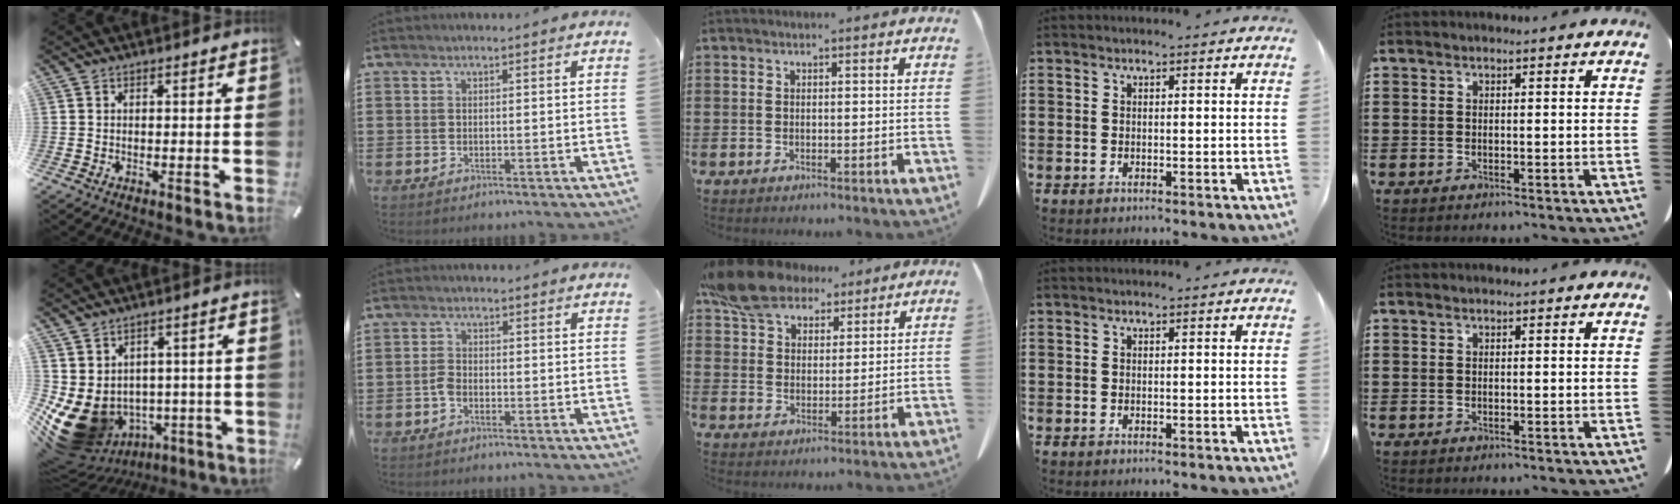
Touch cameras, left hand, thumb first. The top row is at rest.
{"thumb": {"total": 11.9, "force": [-1.6, 10.4, 5.5], "torque": [-0.118, -0.016, -0.015]}, "index": {"total": 2.0, "force": [-0.9, 1.0, 1.4], "torque": [-0.037, 0.002, -0.021]}, "middle": {"total": 10.4, "force": [8.5, 4.5, 3.9], "torque": [-0.105, -0.018, 0.163]}}